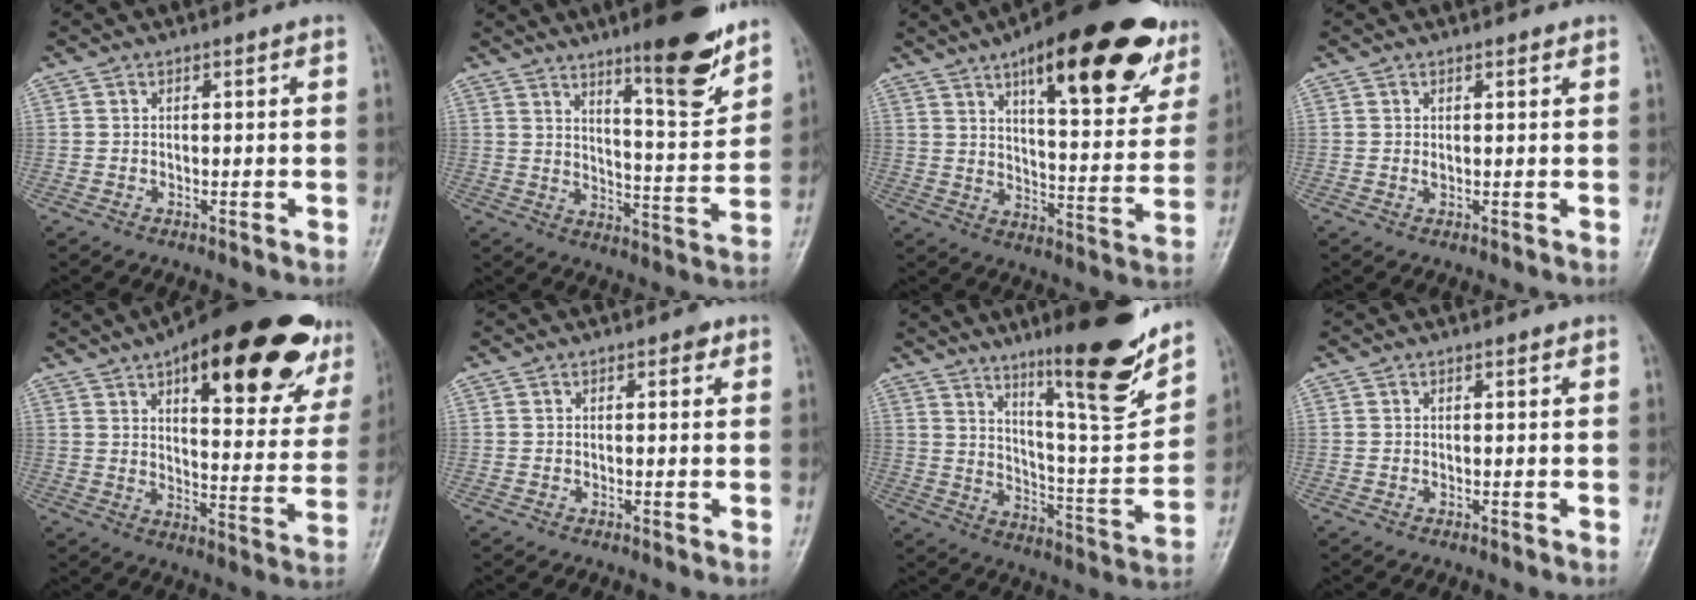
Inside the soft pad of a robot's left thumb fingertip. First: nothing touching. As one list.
[{"total": 13.6, "force": [9.5, 2.5, 9.4], "torque": [-0.111, -0.072, 0.146]}, {"total": 27.5, "force": [15.6, 9.3, 20.7], "torque": [-0.250, -0.037, 0.222]}, {"total": 1.2, "force": [0.7, 0.6, 0.8], "torque": [-0.009, -0.003, 0.010]}, {"total": 29.5, "force": [16.5, 10.6, 21.9], "torque": [-0.269, -0.034, 0.227]}, {"total": 1.2, "force": [0.6, 0.8, 0.8], "torque": [0.000, 0.001, 0.003]}, {"total": 18.7, "force": [13.0, 2.8, 13.1], "torque": [-0.168, -0.083, 0.212]}, {"total": 0.0}]